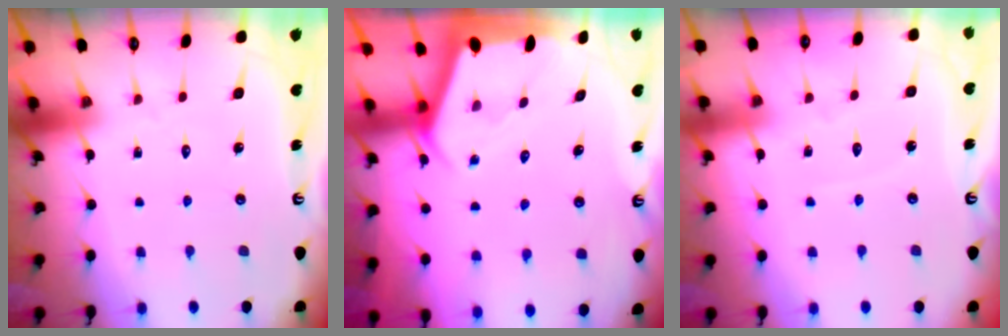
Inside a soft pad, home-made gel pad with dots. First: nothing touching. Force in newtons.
{"total": 2.5, "press": 2.5, "slide": 0.3}
{"total": 4.0, "press": 3.9, "slide": 0.4}